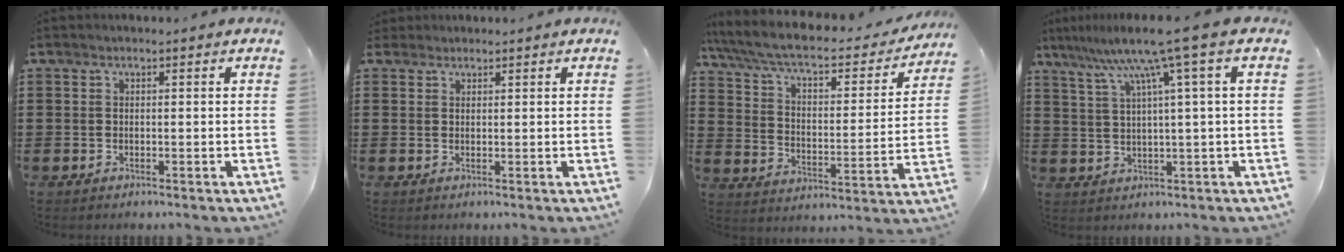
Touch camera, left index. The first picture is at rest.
{"total": 1.3, "force": [1.1, 0.6, 0.1], "torque": [-0.005, 0.005, 0.022]}
{"total": 7.2, "force": [5.8, 1.5, 3.9], "torque": [-0.099, -0.038, 0.097]}
{"total": 8.5, "force": [4.3, -1.2, 7.3], "torque": [-0.153, -0.018, 0.066]}